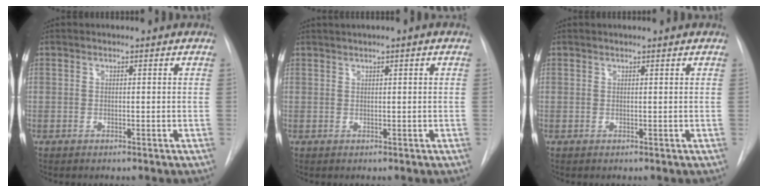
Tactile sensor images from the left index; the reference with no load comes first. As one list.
[{"total": 1.7, "force": [0.8, -0.1, 1.5], "torque": [-0.030, 0.008, 0.015]}, {"total": 0.6, "force": [0.5, -0.1, 0.2], "torque": [-0.005, 0.003, 0.009]}]